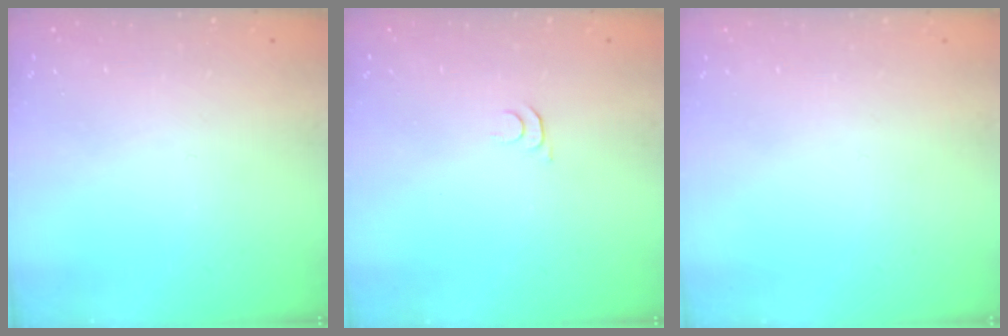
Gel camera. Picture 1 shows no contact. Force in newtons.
{"total": 3.5, "press": 3.5, "slide": 0.5}
{"total": 1.5, "press": 1.5, "slide": 0.1}